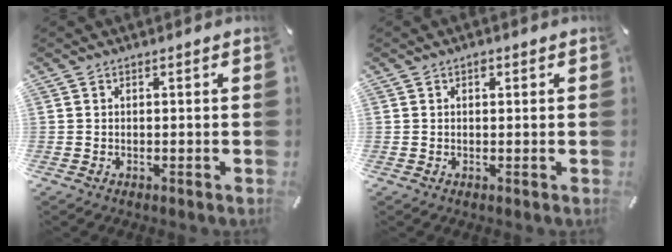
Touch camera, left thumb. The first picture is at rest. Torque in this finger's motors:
{"motor_torque": [0.39, 0.14, 0.22, -0.11, 0.07]}